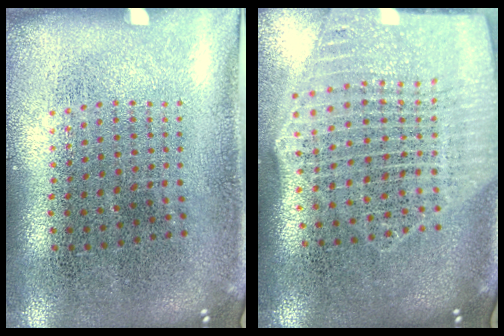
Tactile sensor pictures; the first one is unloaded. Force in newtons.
{"total": 2.6, "press": 2.2, "slide": 1.4}